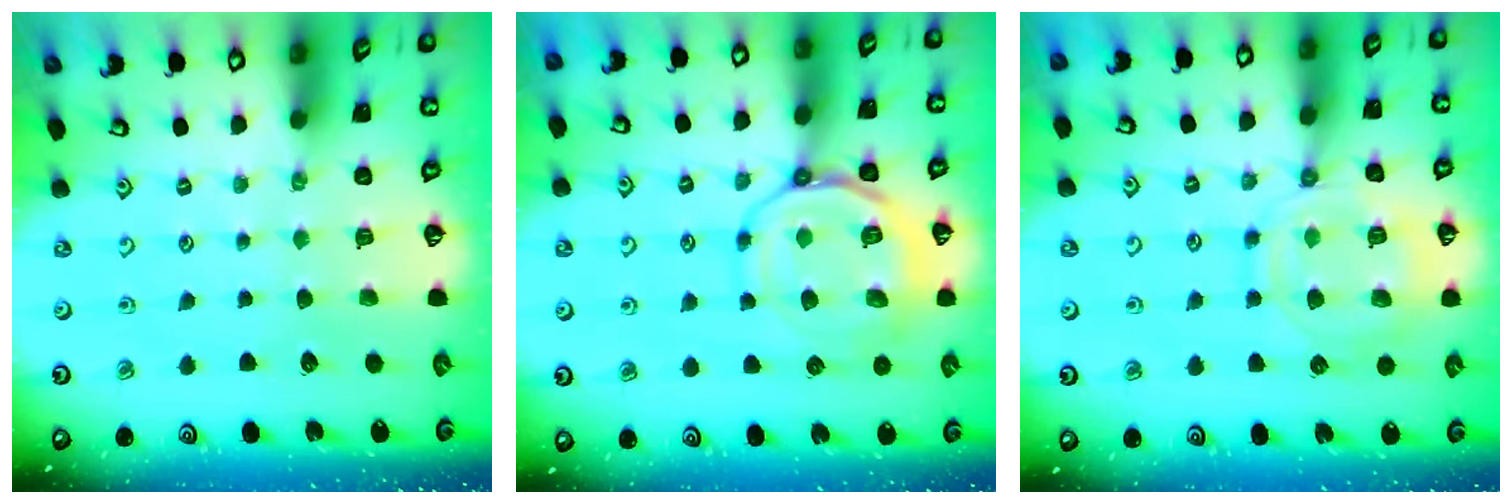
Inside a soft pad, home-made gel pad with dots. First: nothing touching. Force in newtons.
{"total": 13.0, "press": 12.9, "slide": 1.3}
{"total": 12.7, "press": 12.7, "slide": 1.2}